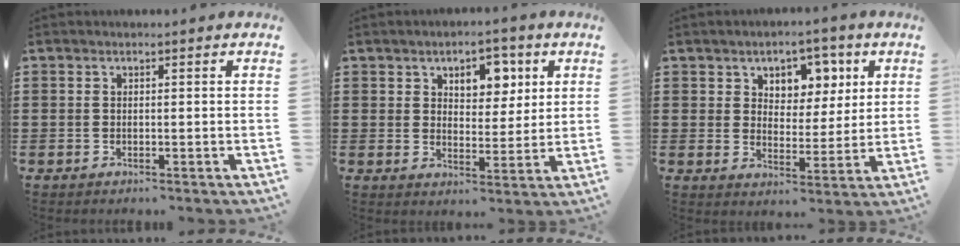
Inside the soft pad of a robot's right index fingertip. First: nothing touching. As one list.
[{"total": 5.5, "force": [3.1, 3.7, 2.8], "torque": [-0.047, 0.004, 0.048]}, {"total": 5.1, "force": [2.8, 3.9, 1.6], "torque": [-0.048, 0.002, 0.044]}]